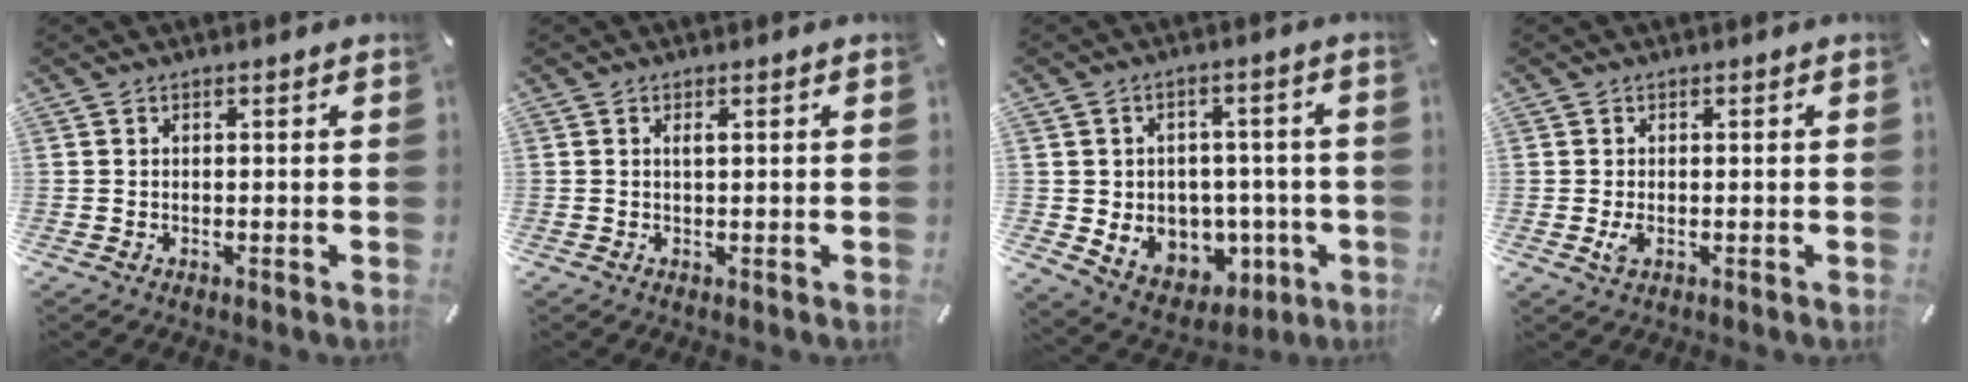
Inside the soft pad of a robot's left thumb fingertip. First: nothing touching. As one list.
[{"total": 0.7, "force": [0.3, 0.1, 0.7], "torque": [-0.014, 0.002, 0.004]}, {"total": 8.6, "force": [-0.8, 8.1, 2.8], "torque": [-0.025, -0.011, 0.002]}, {"total": 1.8, "force": [-0.3, 1.3, 1.3], "torque": [-0.028, -0.002, -0.006]}]